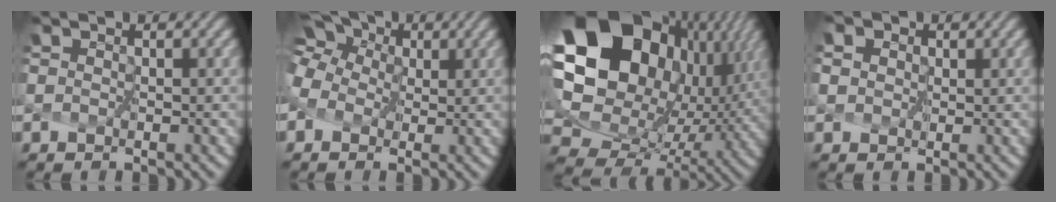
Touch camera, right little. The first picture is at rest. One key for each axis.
{"total": 8.1, "fx": 2.3, "fy": 6.2, "fz": 4.7, "tx": -0.117, "ty": 0.028, "tz": 0.011}
{"total": 19.0, "fx": 6.3, "fy": 13.7, "fz": 11.7, "tx": -0.256, "ty": 0.003, "tz": 0.151}
{"total": 3.2, "fx": 1.2, "fy": 2.5, "fz": 1.6, "tx": -0.030, "ty": 0.019, "tz": 0.003}